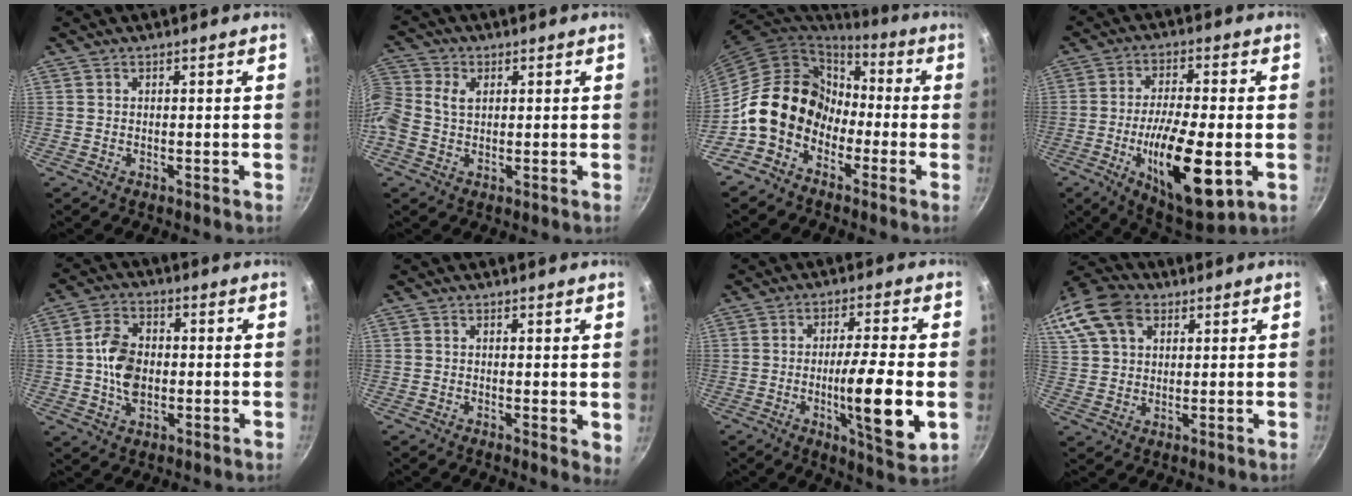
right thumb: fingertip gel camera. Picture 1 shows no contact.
{"total": 8.5, "force": [1.1, 6.6, 5.3], "torque": [-0.125, 0.023, 0.006]}
{"total": 13.6, "force": [-4.0, 11.2, 6.5], "torque": [-0.063, 0.054, -0.079]}
{"total": 17.8, "force": [-4.4, 6.0, 16.2], "torque": [-0.274, 0.010, -0.071]}
{"total": 9.2, "force": [-0.1, 6.3, 6.7], "torque": [-0.109, 0.013, -0.006]}
{"total": 3.2, "force": [0.8, 1.4, 2.7], "torque": [-0.030, -0.005, 0.009]}
{"total": 13.2, "force": [-2.4, 2.2, 12.8], "torque": [-0.205, -0.001, -0.039]}
{"total": 18.1, "force": [7.8, 13.0, 9.9], "torque": [-0.231, 0.032, 0.140]}